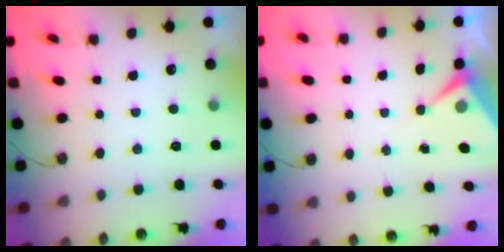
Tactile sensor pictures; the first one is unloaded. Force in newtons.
{"total": 6.1, "press": 6.1, "slide": 0.5}